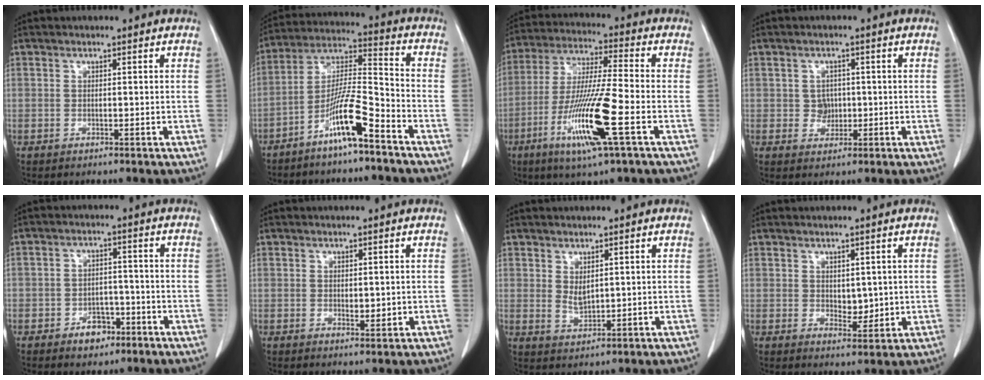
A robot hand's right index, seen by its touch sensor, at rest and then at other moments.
{"total": 10.6, "force": [-6.7, 0.5, 8.2], "torque": [-0.164, -0.003, -0.130]}
{"total": 14.6, "force": [-5.6, -0.1, 13.5], "torque": [-0.274, -0.025, -0.106]}
{"total": 2.5, "force": [0.0, 2.3, 1.0], "torque": [-0.010, 0.003, 0.003]}
{"total": 4.6, "force": [-2.7, 3.1, 2.0], "torque": [-0.025, 0.010, -0.038]}
{"total": 1.6, "force": [0.1, 0.8, 1.3], "torque": [-0.019, -0.005, 0.005]}
{"total": 2.4, "force": [0.9, 1.2, 1.9], "torque": [-0.036, -0.005, 0.026]}
{"total": 3.1, "force": [0.5, 1.8, 2.5], "torque": [-0.033, -0.009, 0.015]}